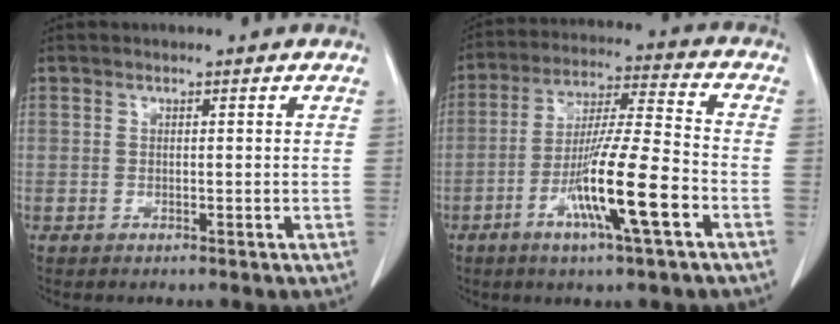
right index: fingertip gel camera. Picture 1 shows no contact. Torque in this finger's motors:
{"motor_torque": [1.20, -0.87, 0.57, 0.21]}